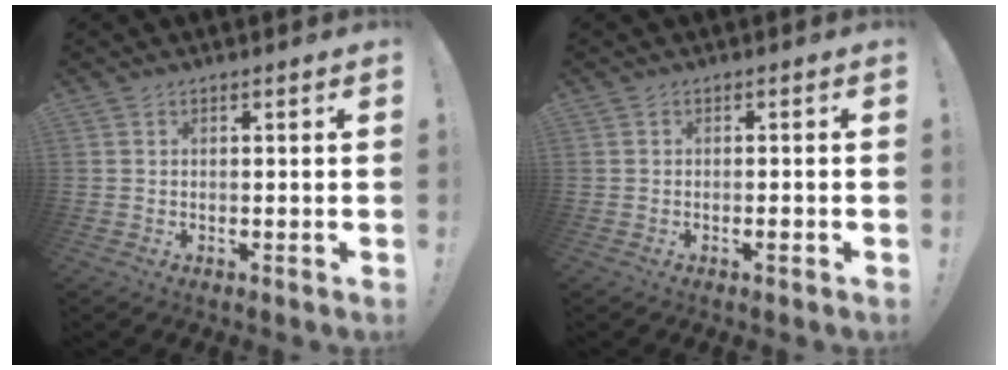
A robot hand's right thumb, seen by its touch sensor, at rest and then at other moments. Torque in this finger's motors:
{"motor_torque": [0.22, -0.06, 0.03, -0.07, 0.02]}